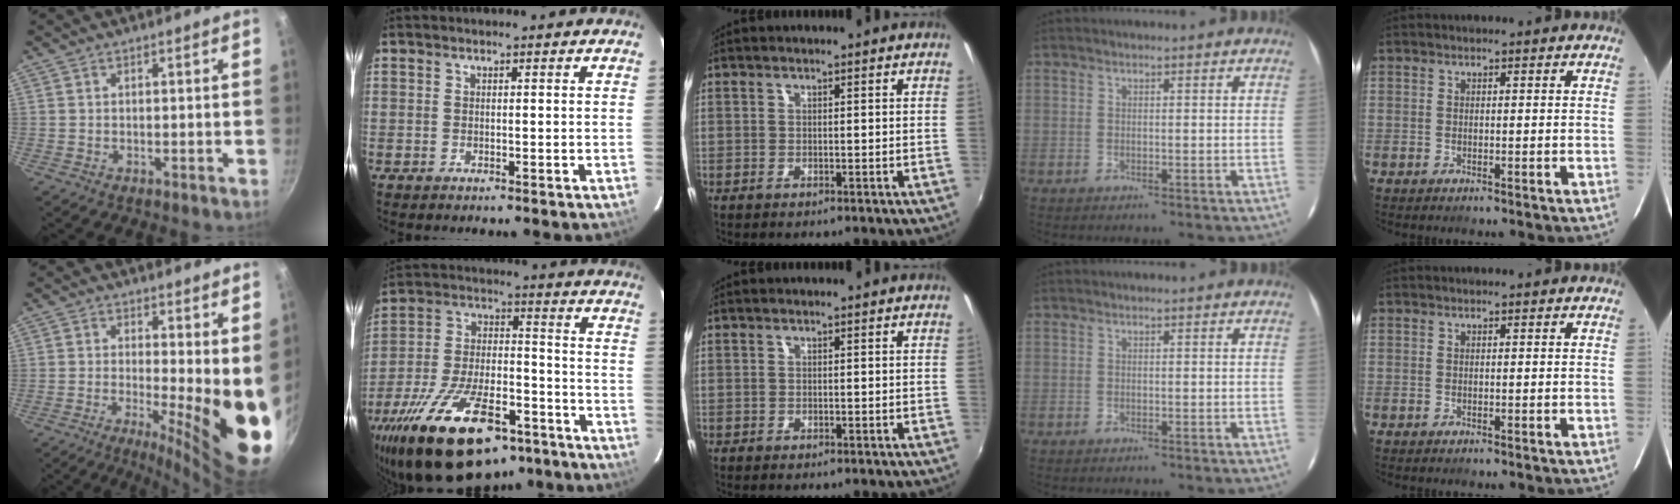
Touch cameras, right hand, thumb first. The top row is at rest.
{"thumb": {"total": 12.9, "force": [-0.5, 3.5, 12.4], "torque": [-0.152, -0.026, -0.006]}, "index": {"total": 26.3, "force": [-18.0, 11.0, 15.8], "torque": [-0.302, -0.021, -0.273]}, "middle": {"total": 0.8, "force": [0.2, -0.8, -0.3], "torque": [0.007, -0.005, 0.001]}}